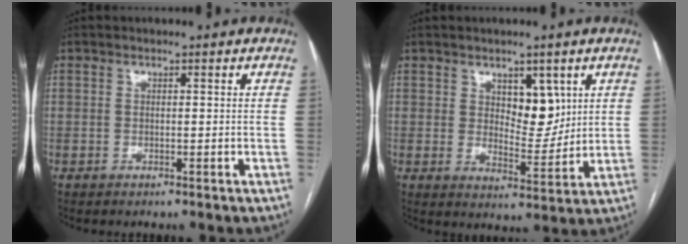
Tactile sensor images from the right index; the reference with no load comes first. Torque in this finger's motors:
{"motor_torque": [0.02, 0.06, 0.01, 0.00]}